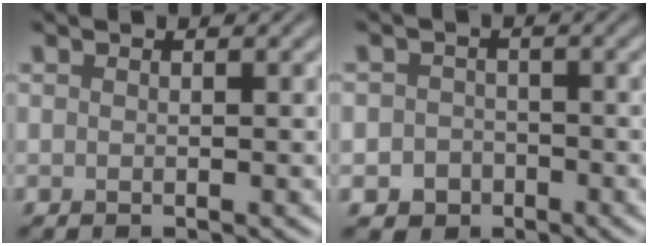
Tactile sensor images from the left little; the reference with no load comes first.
{"total": 2.7, "force": [-1.2, 2.4, 0.5], "torque": [0.015, 0.003, -0.027]}